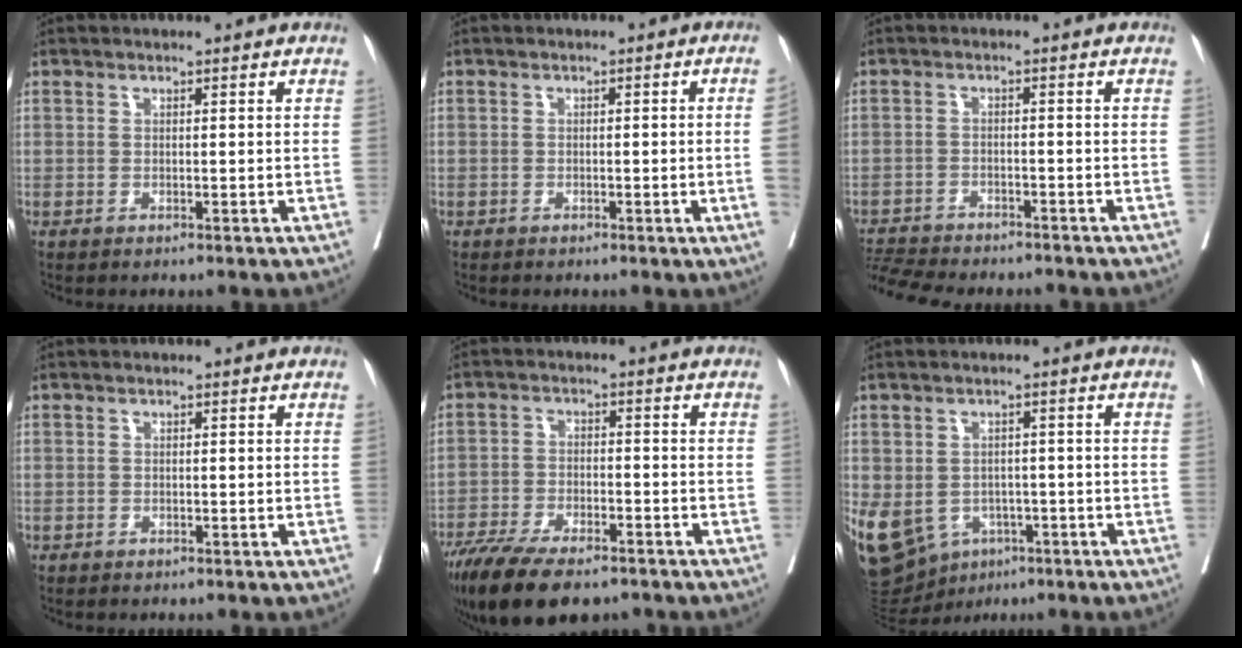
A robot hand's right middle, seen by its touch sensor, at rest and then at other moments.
{"total": 3.0, "force": [-0.5, -0.6, 2.9], "torque": [-0.043, 0.001, -0.005]}
{"total": 10.2, "force": [-9.5, 1.4, 3.2], "torque": [-0.063, -0.001, -0.143]}
{"total": 0.0}
{"total": 14.2, "force": [-10.9, 4.3, 8.1], "torque": [-0.154, -0.024, -0.177]}
{"total": 19.8, "force": [-7.9, 15.6, 9.2], "torque": [-0.281, -0.010, -0.104]}